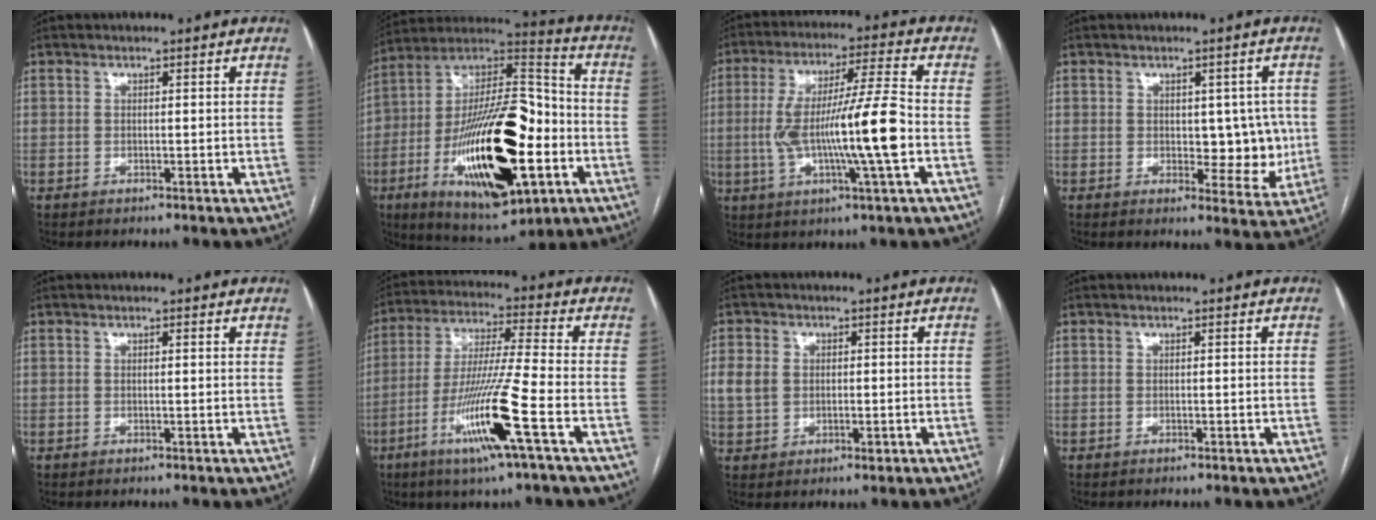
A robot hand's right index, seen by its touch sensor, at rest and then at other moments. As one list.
[{"total": 28.3, "force": [-8.1, 8.8, 25.7], "torque": [-0.463, -0.008, -0.123]}, {"total": 14.8, "force": [-2.0, 0.2, 14.7], "torque": [-0.272, 0.006, -0.038]}, {"total": 6.6, "force": [0.3, 3.8, 5.4], "torque": [-0.050, 0.007, 0.015]}, {"total": 0.9, "force": [0.5, 0.1, 0.7], "torque": [-0.012, 0.005, 0.003]}, {"total": 13.9, "force": [-5.7, -1.1, 12.7], "torque": [-0.255, -0.020, -0.111]}, {"total": 5.6, "force": [0.5, 4.7, 3.1], "torque": [-0.072, 0.009, 0.015]}, {"total": 0.0}]